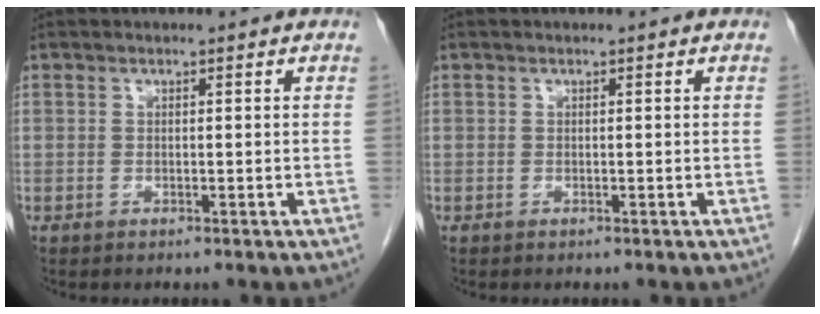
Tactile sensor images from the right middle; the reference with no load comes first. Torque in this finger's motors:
{"motor_torque": [-0.24, 0.26, -0.06, 0.00]}